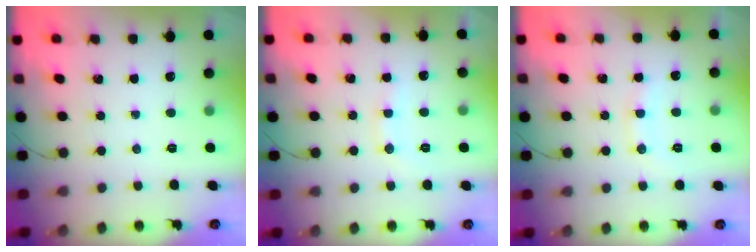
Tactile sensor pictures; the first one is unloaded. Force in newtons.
{"total": 6.9, "press": 6.7, "slide": 1.4}
{"total": 7.4, "press": 7.3, "slide": 0.9}